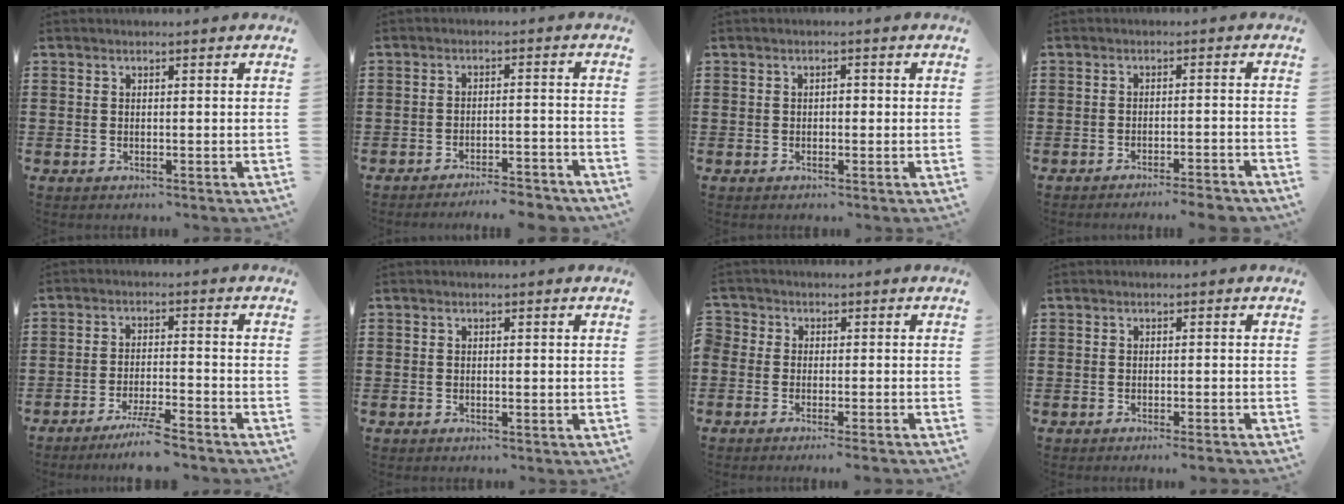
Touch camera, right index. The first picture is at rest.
{"total": 3.9, "force": [-3.8, -0.1, 0.8], "torque": [-0.016, -0.001, -0.078]}
{"total": 1.0, "force": [-0.3, 0.5, 0.7], "torque": [-0.015, 0.001, -0.006]}
{"total": 2.8, "force": [-2.6, -0.3, 1.0], "torque": [-0.017, 0.000, -0.052]}
{"total": 5.1, "force": [-4.4, -0.3, 2.6], "torque": [-0.057, -0.015, -0.083]}
{"total": 0.0}
{"total": 1.7, "force": [-1.6, 0.3, 0.2], "torque": [-0.015, 0.000, -0.036]}
{"total": 1.0, "force": [-0.8, -0.2, 0.6], "torque": [-0.010, -0.002, -0.015]}